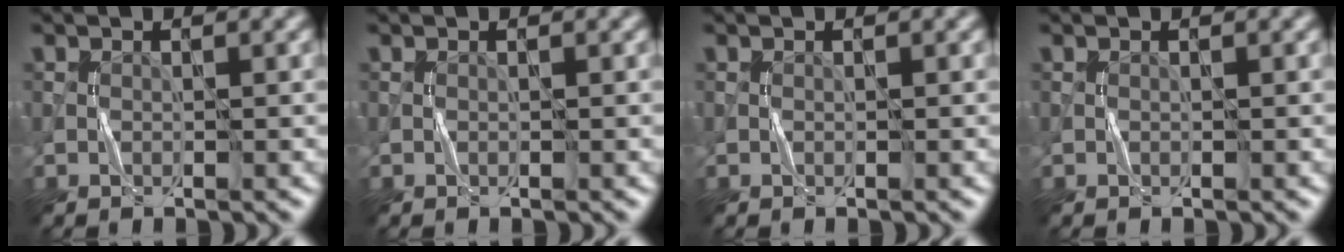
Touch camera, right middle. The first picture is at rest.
{"total": 0.0}
{"total": 0.0}
{"total": 0.0}